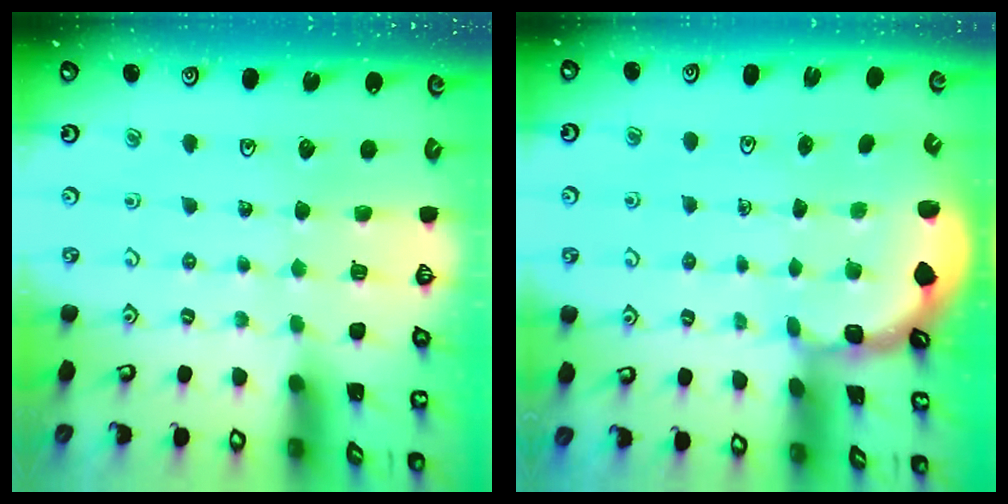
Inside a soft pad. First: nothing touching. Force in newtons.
{"total": 1.7, "press": 1.6, "slide": 0.5}